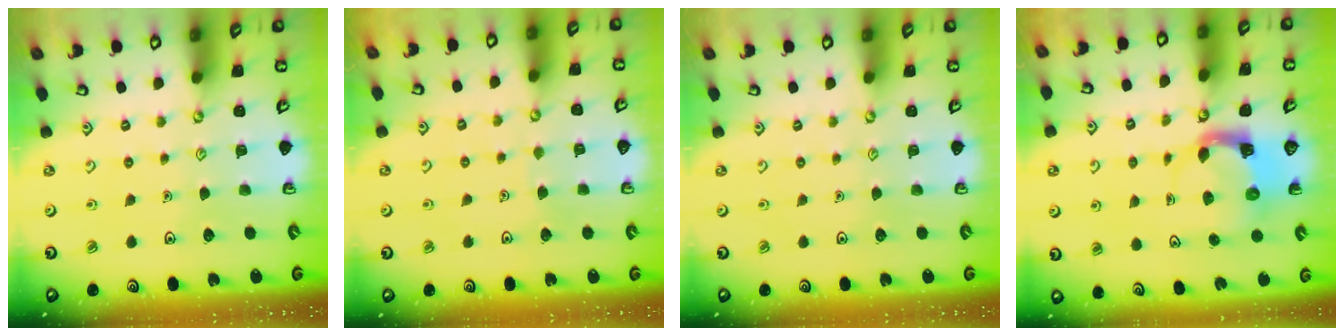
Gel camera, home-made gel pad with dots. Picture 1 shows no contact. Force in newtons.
{"total": 1.4, "press": 1.4, "slide": 0.1}
{"total": 0.0}
{"total": 3.9, "press": 3.9, "slide": 0.6}